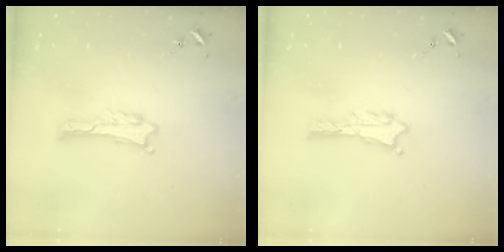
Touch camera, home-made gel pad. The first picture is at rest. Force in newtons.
{"total": 0.9, "press": 0.8, "slide": 0.1}